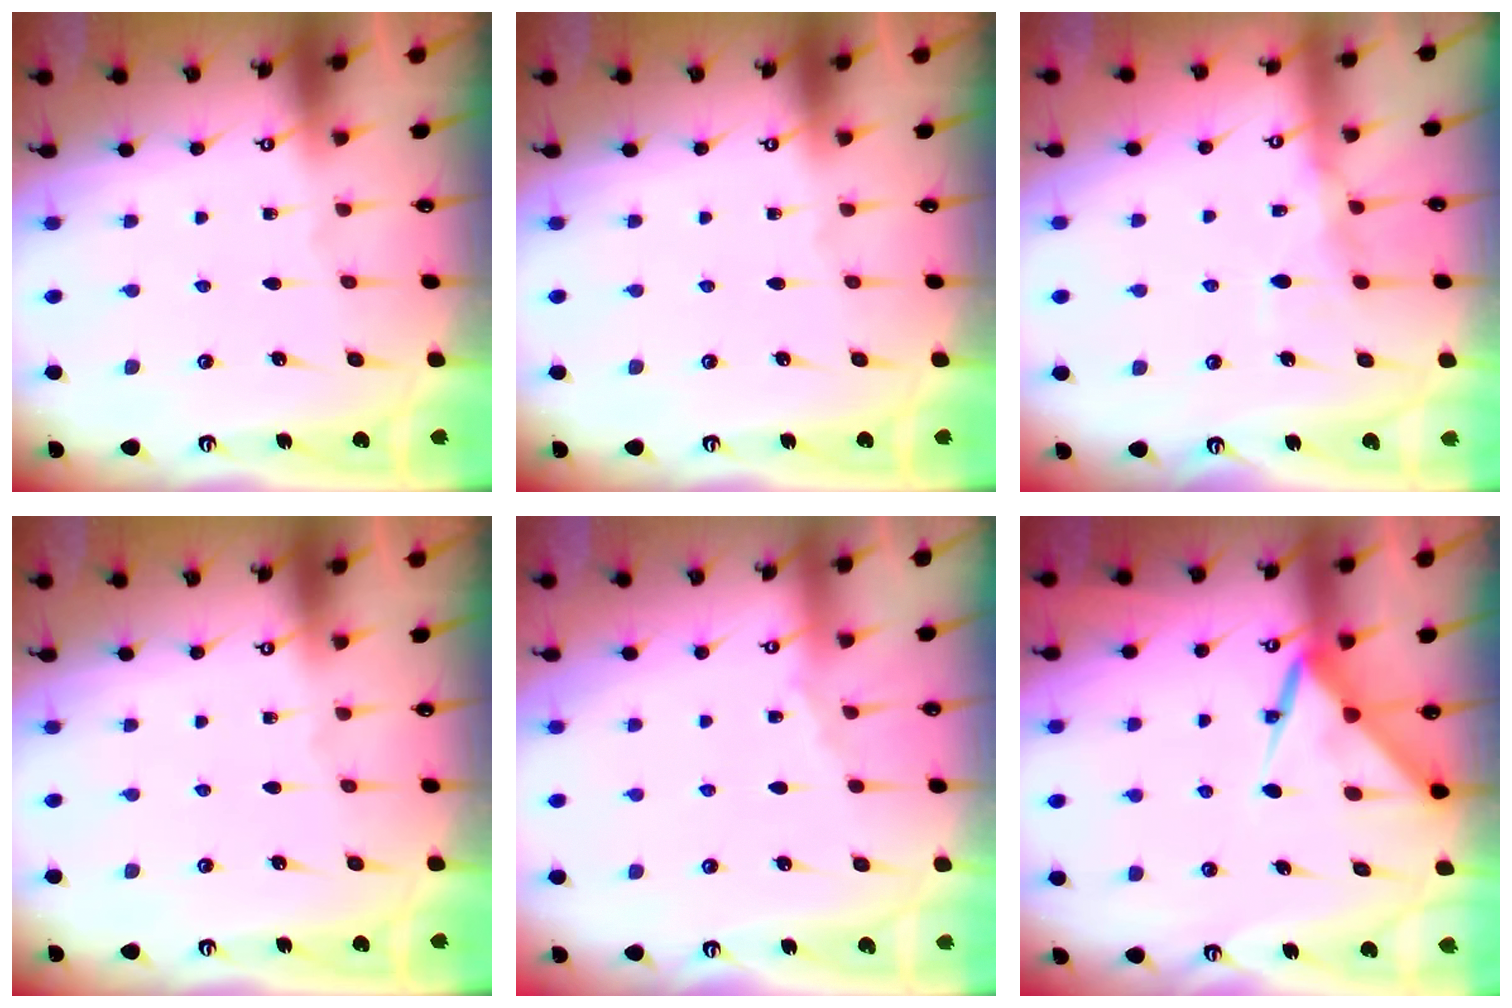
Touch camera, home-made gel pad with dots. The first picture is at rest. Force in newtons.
{"total": 0.0}
{"total": 8.6, "press": 8.6, "slide": 0.8}
{"total": 0.0}
{"total": 2.8, "press": 2.8, "slide": 0.5}
{"total": 7.3, "press": 7.3, "slide": 0.7}